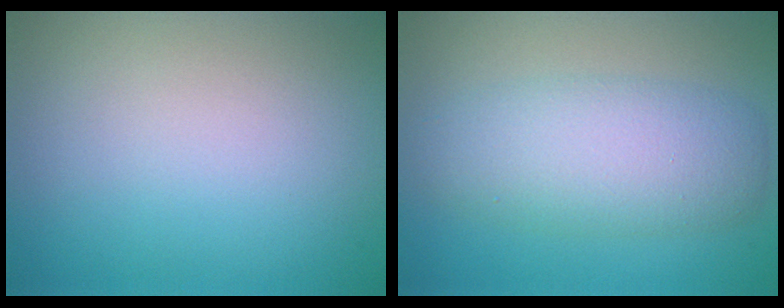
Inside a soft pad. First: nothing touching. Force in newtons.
{"total": 5.6, "press": 5.6, "slide": 0.2}